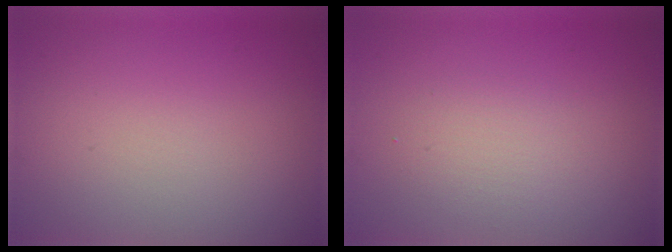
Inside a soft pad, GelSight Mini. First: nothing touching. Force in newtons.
{"total": 2.0, "press": 2.0, "slide": 0.2}